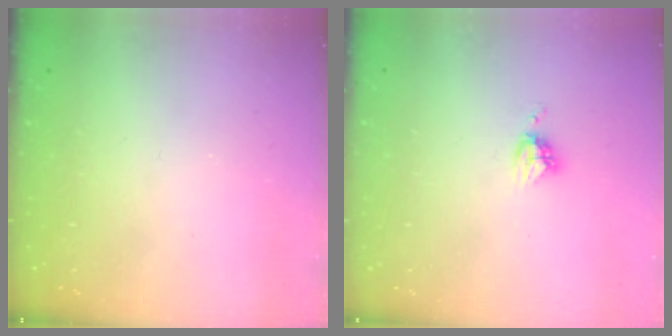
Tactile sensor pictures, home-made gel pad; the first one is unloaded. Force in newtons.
{"total": 3.8, "press": 3.7, "slide": 0.4}